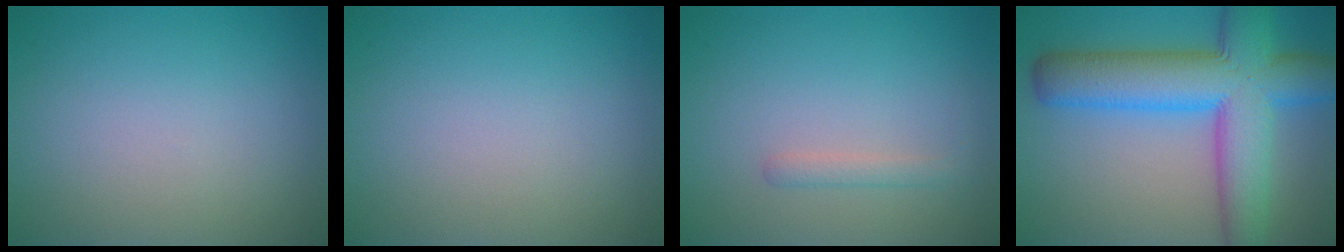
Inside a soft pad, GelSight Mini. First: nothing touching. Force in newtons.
{"total": 0.0}
{"total": 1.2, "press": 1.2, "slide": 0.1}
{"total": 11.1, "press": 11.1, "slide": 0.3}